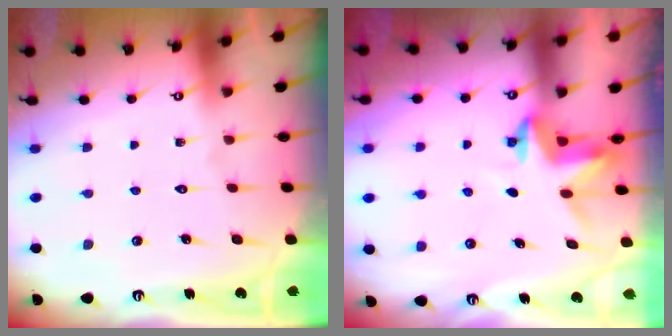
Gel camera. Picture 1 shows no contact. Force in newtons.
{"total": 3.4, "press": 3.4, "slide": 0.1}